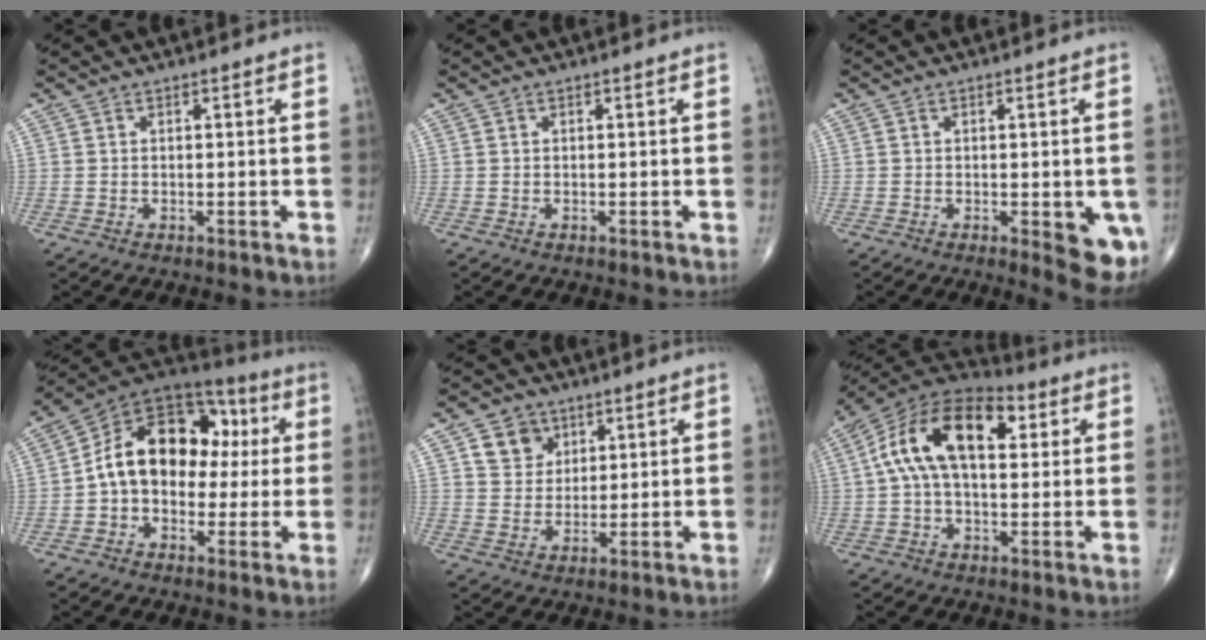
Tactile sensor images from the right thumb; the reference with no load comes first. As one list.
[{"total": 0.0}, {"total": 8.0, "force": [-2.3, 2.7, 7.2], "torque": [-0.068, -0.013, -0.025]}, {"total": 17.0, "force": [0.8, 11.8, 12.2], "torque": [-0.156, 0.049, -0.001]}, {"total": 6.4, "force": [3.0, 5.3, 1.9], "torque": [-0.007, -0.014, 0.053]}, {"total": 17.5, "force": [3.8, 9.8, 14.0], "torque": [-0.241, 0.033, 0.053]}]